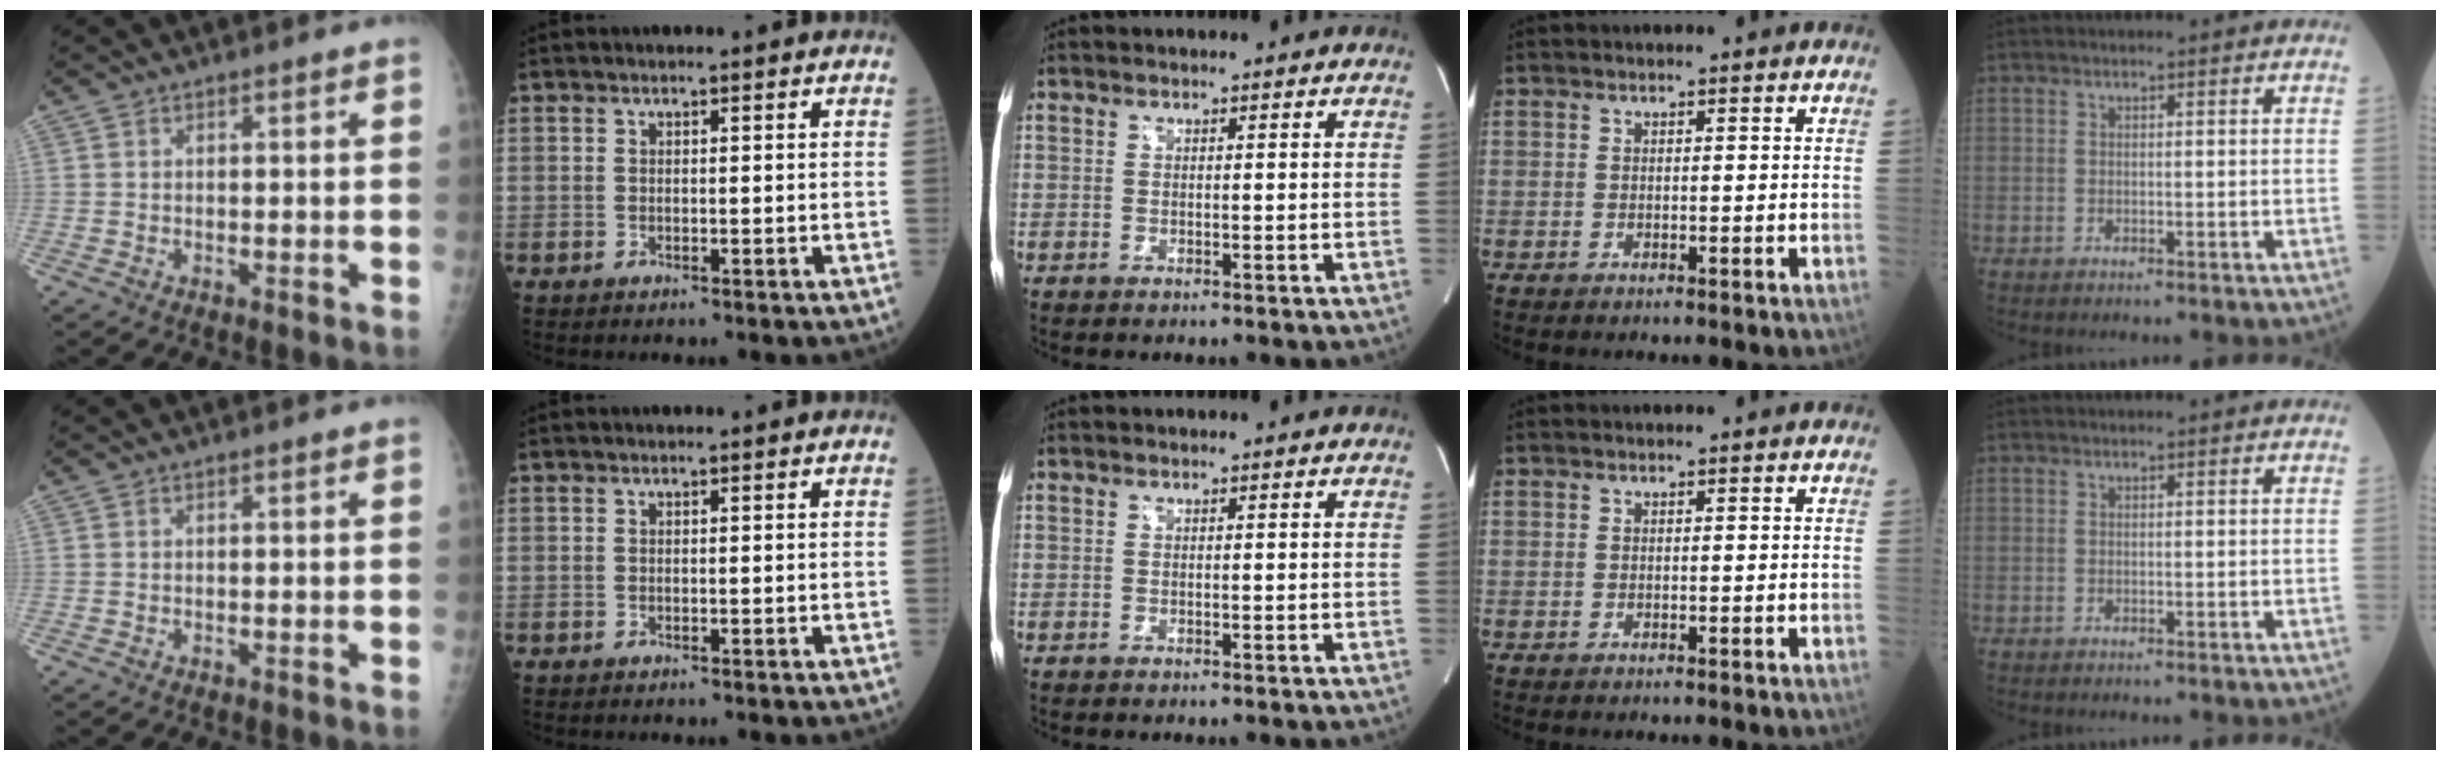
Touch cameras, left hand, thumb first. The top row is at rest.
{}